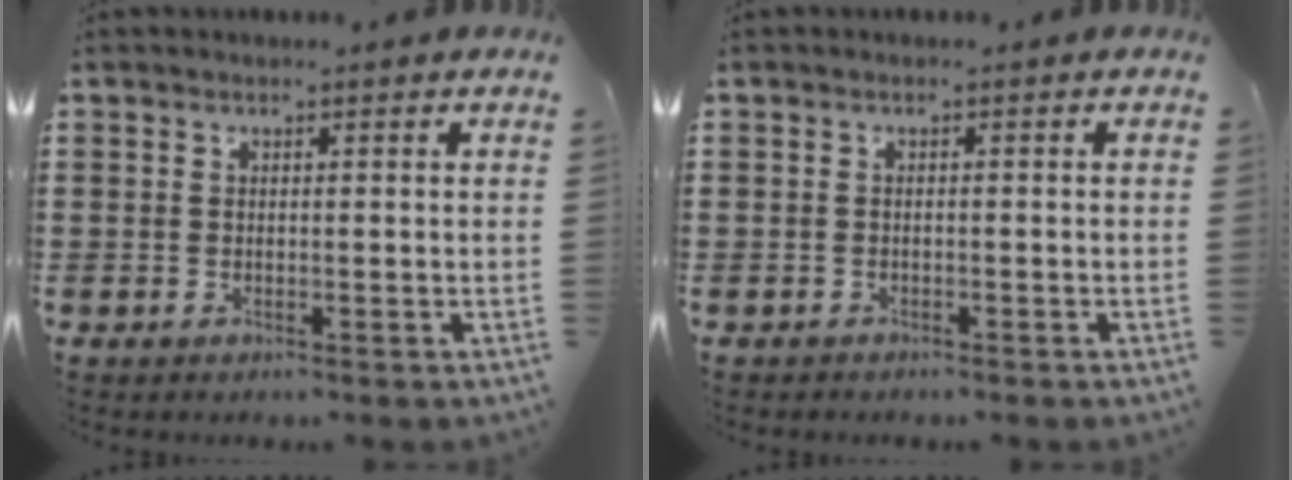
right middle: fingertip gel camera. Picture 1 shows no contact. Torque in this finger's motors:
{"motor_torque": [0.03, 0.01, 0.02, 0.00]}